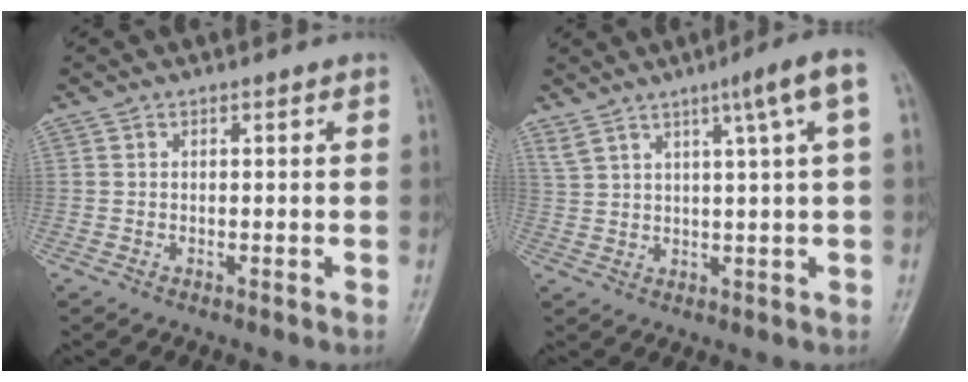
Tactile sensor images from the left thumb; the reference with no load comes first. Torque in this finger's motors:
{"motor_torque": [2.74, 2.27, 1.36, -1.41, 0.08]}